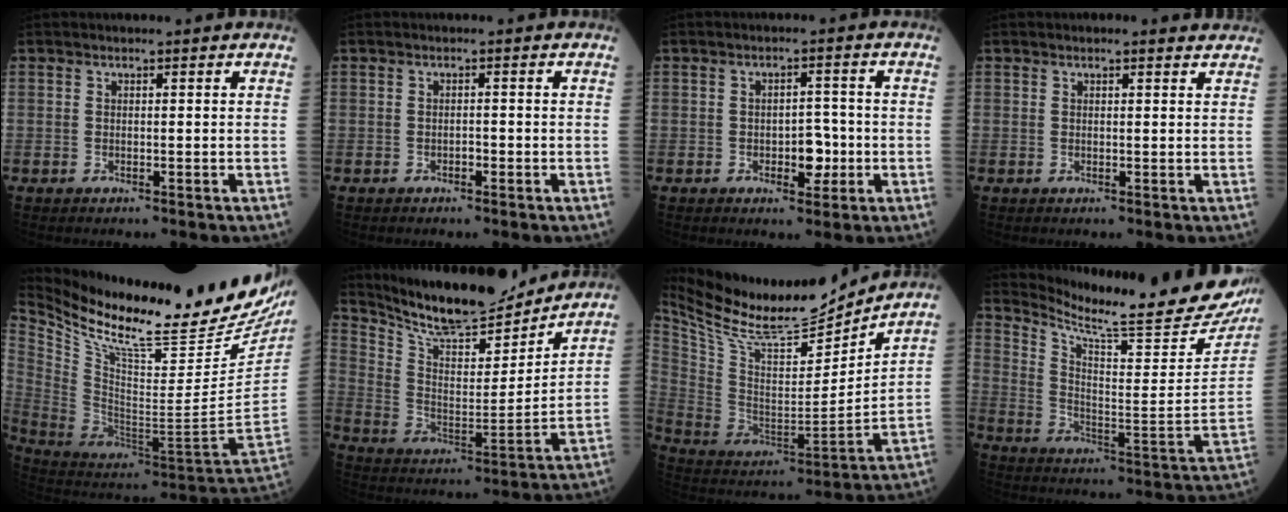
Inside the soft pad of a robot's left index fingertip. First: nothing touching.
{"total": 0.7, "force": [-0.6, 0.2, 0.3], "torque": [-0.001, -0.001, -0.012]}
{"total": 3.7, "force": [-1.2, 2.0, 2.8], "torque": [-0.031, 0.001, -0.016]}
{"total": 2.0, "force": [2.0, 0.4, 0.4], "torque": [-0.011, -0.001, 0.012]}
{"total": 32.1, "force": [26.7, 4.2, 17.4], "torque": [-0.304, -0.094, 0.393]}
{"total": 16.9, "force": [15.7, 2.5, 5.6], "torque": [-0.110, -0.017, 0.262]}
{"total": 20.5, "force": [18.9, 2.5, 7.4], "torque": [-0.159, -0.027, 0.324]}
{"total": 24.4, "force": [22.3, 1.1, 9.8], "torque": [-0.166, -0.116, 0.299]}